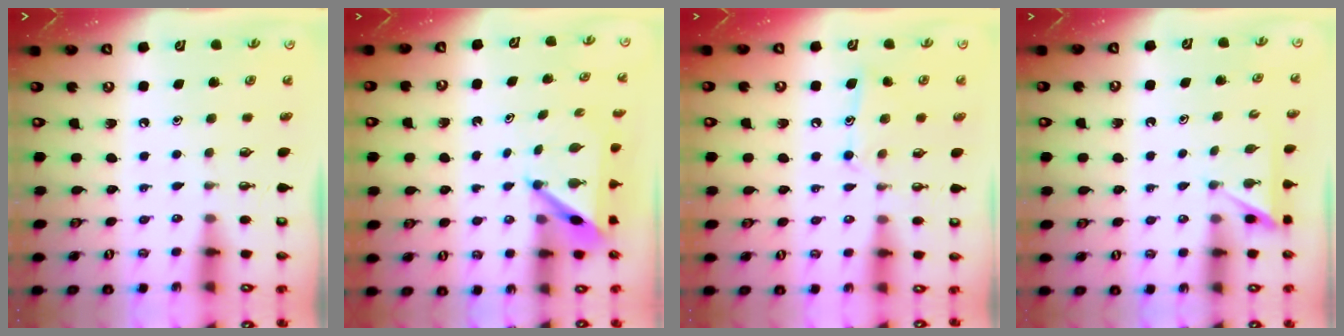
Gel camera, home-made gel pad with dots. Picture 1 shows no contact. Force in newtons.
{"total": 4.1, "press": 4.1, "slide": 0.4}
{"total": 10.5, "press": 10.4, "slide": 0.8}
{"total": 2.4, "press": 2.4, "slide": 0.4}